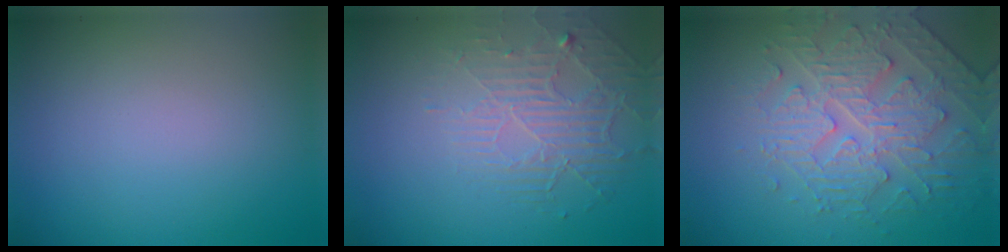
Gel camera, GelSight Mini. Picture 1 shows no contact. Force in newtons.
{"total": 2.3, "press": 1.7, "slide": 1.6}
{"total": 4.4, "press": 4.1, "slide": 1.6}